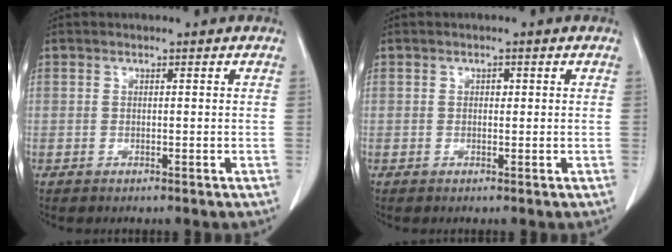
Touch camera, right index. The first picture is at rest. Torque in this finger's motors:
{"motor_torque": [0.08, -0.01, 0.03, 0.01]}